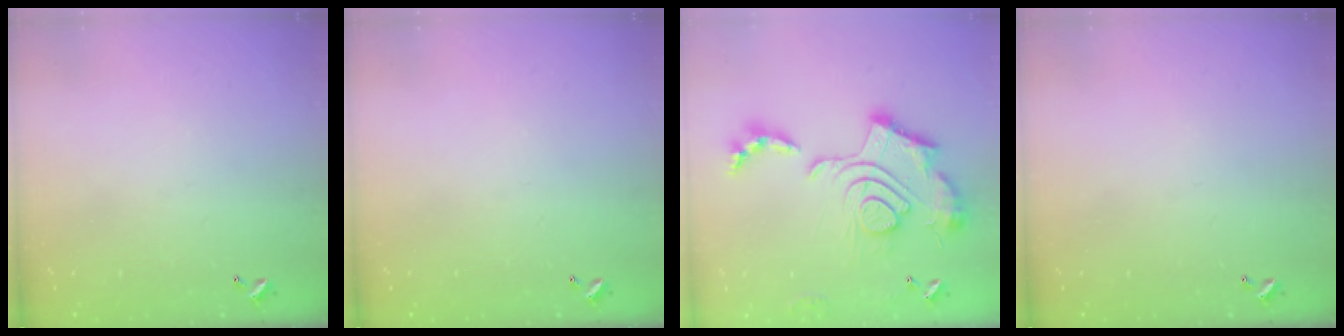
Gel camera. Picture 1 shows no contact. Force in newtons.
{"total": 0.0}
{"total": 2.5, "press": 1.9, "slide": 1.7}
{"total": 0.0}